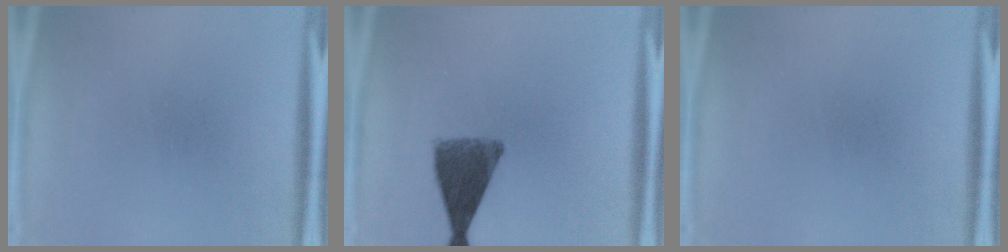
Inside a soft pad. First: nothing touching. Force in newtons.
{"total": 9.3}
{"total": 0.0}